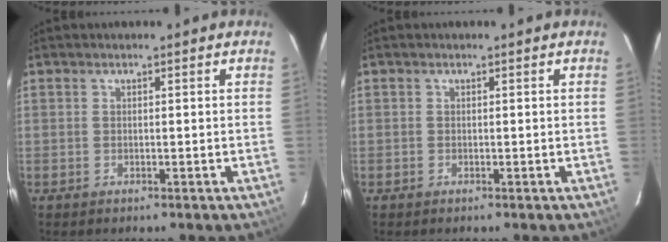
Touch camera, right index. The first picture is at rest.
{"total": 0.0}